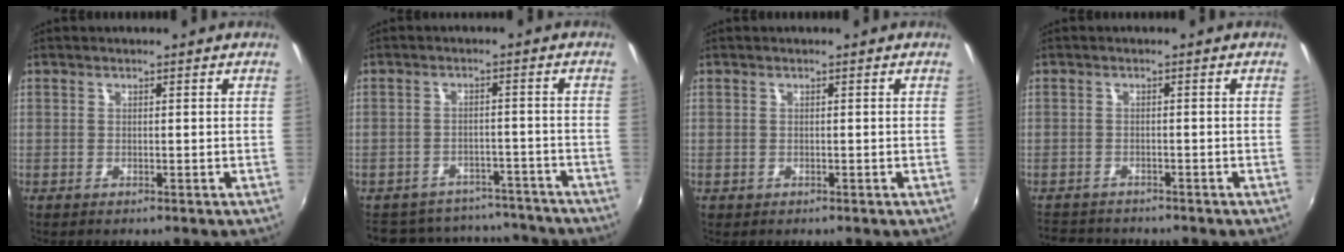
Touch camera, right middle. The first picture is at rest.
{"total": 17.1, "force": [-14.9, 6.8, 4.7], "torque": [-0.108, 0.026, -0.185]}
{"total": 0.5, "force": [-0.2, 0.5, 0.0], "torque": [0.000, -0.003, -0.004]}
{"total": 5.4, "force": [-5.0, 1.9, 1.1], "torque": [-0.038, -0.005, -0.083]}